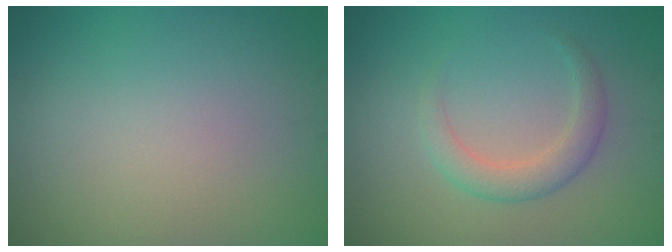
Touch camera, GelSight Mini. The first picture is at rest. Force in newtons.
{"total": 2.5, "press": 2.5, "slide": 0.2}